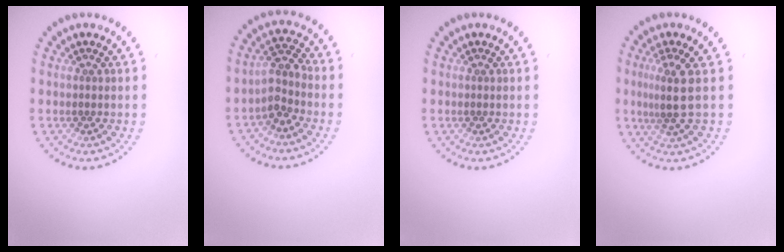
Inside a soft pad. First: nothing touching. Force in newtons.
{"total": 2.5, "press": 2.0, "slide": 1.6}
{"total": 0.0}
{"total": 2.8, "press": 2.0, "slide": 1.9}